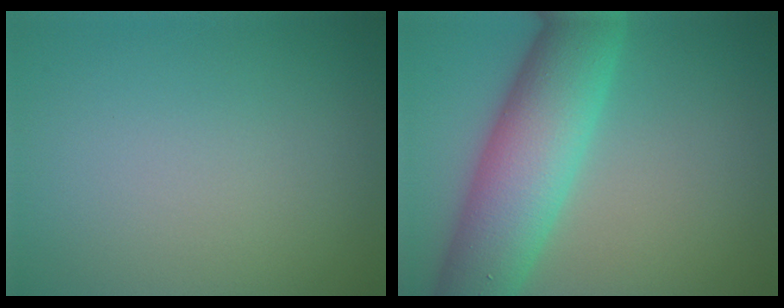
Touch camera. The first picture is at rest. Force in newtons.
{"total": 9.4, "press": 9.4, "slide": 0.7}